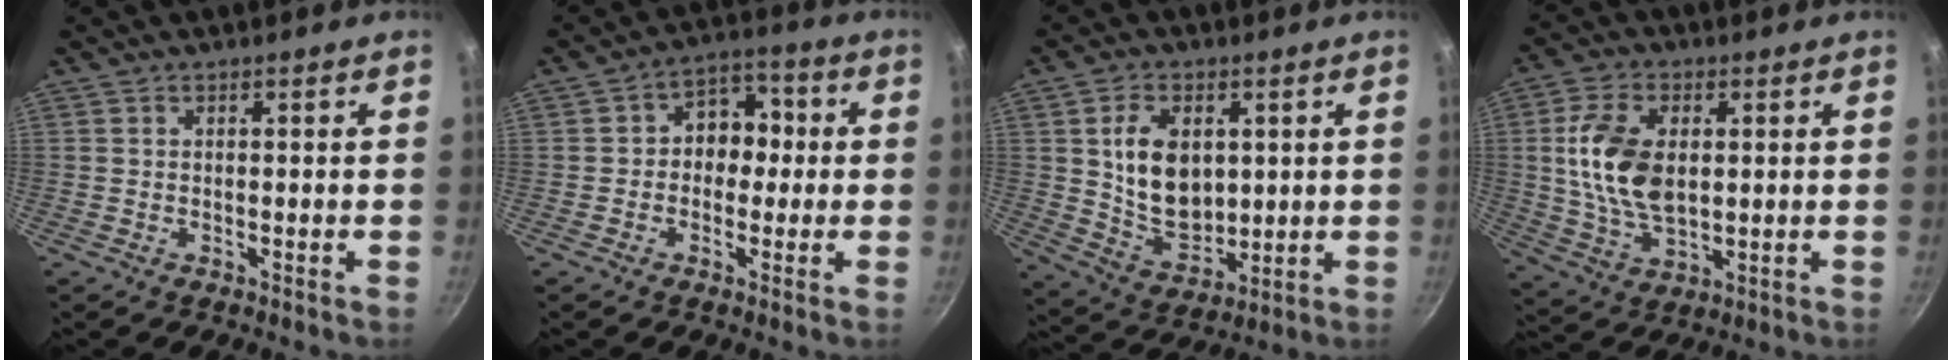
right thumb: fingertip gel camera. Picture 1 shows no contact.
{"total": 8.0, "force": [0.0, 6.4, 4.8], "torque": [-0.011, 0.022, -0.015]}
{"total": 12.9, "force": [2.7, 8.8, 9.0], "torque": [-0.129, -0.024, 0.063]}
{"total": 13.6, "force": [1.7, 8.1, 10.8], "torque": [-0.193, -0.006, 0.034]}